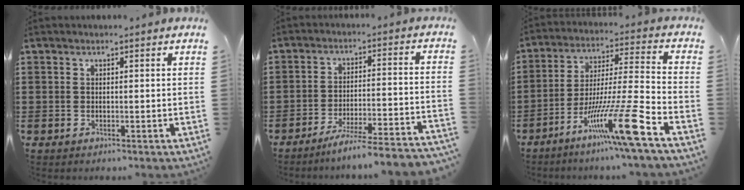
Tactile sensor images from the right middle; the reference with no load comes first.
{"total": 5.8, "force": [-5.2, -1.1, 2.2], "torque": [-0.040, -0.021, -0.104]}
{"total": 13.9, "force": [-8.3, -0.1, 11.1], "torque": [-0.206, -0.002, -0.154]}